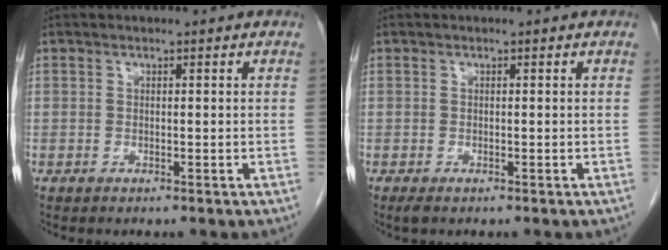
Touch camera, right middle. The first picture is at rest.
{"total": 1.1, "force": [-0.6, 0.4, 0.7], "torque": [-0.012, -0.002, -0.006]}